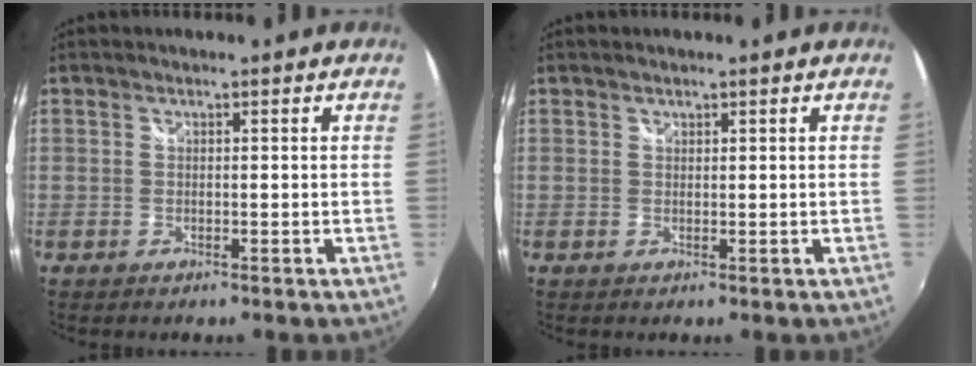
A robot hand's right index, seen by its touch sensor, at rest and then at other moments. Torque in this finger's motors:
{"motor_torque": [0.07, 0.01, -0.09, -0.01]}